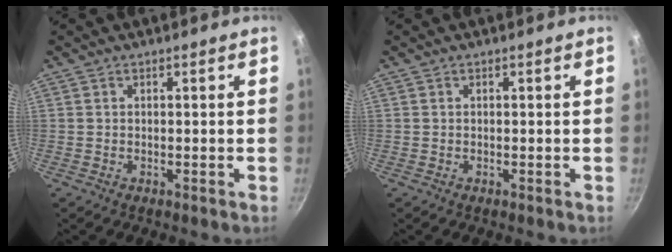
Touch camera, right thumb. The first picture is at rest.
{"total": 0.0}